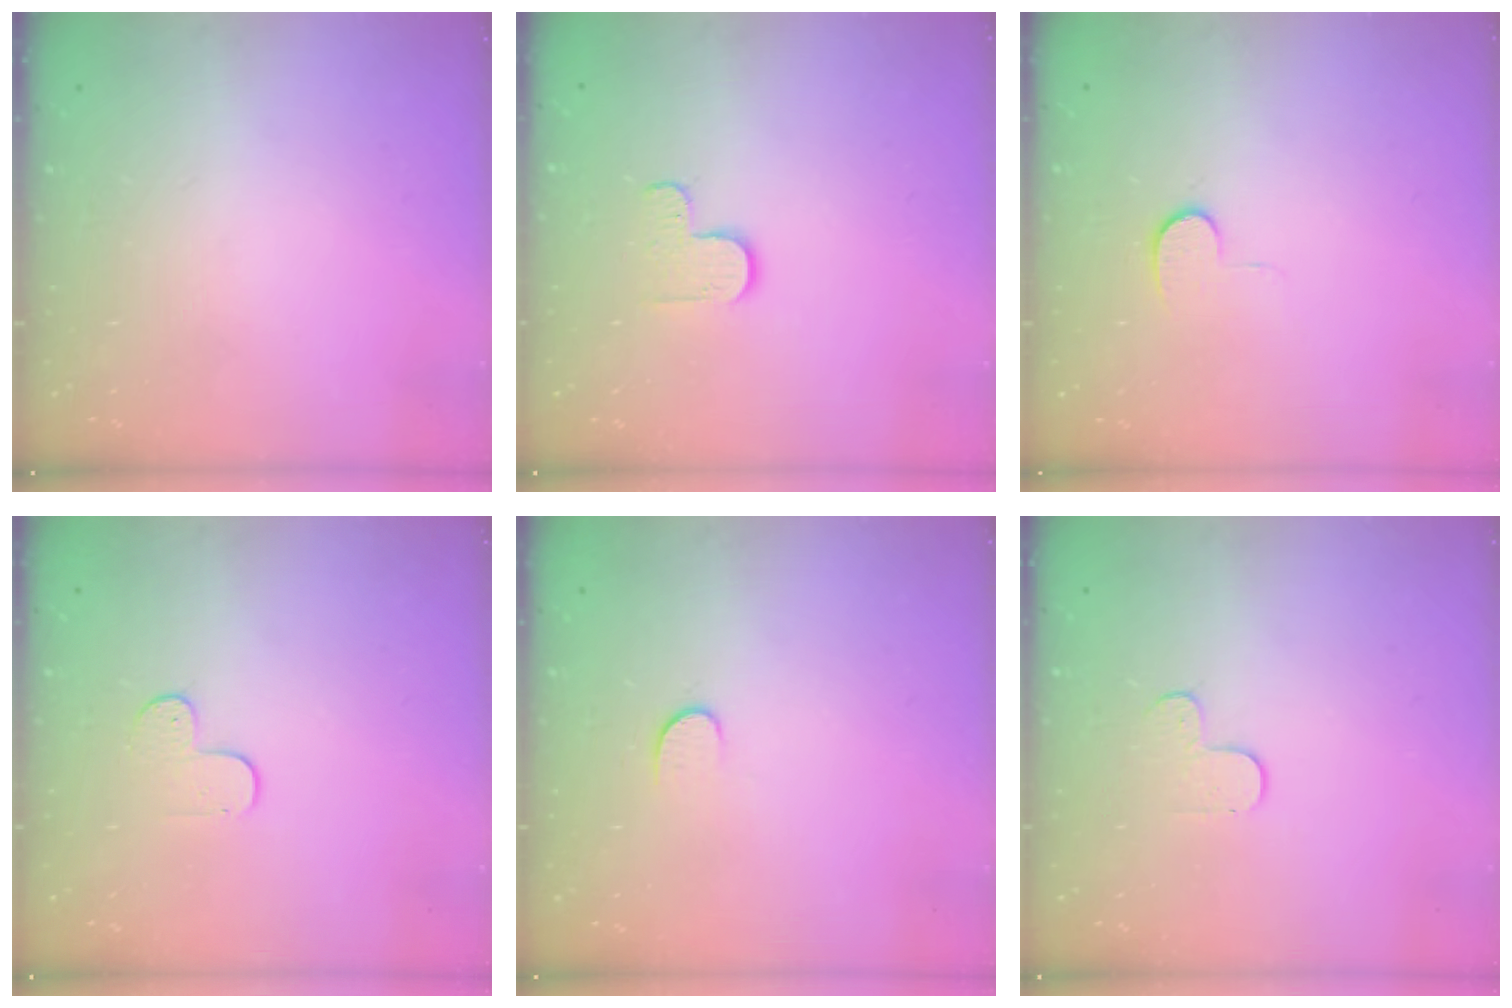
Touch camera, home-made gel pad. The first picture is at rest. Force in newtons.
{"total": 4.2, "press": 4.1, "slide": 0.4}
{"total": 6.4, "press": 6.4, "slide": 0.4}
{"total": 5.3, "press": 5.3, "slide": 0.5}
{"total": 4.9, "press": 4.8, "slide": 0.6}
{"total": 4.7, "press": 4.6, "slide": 0.5}